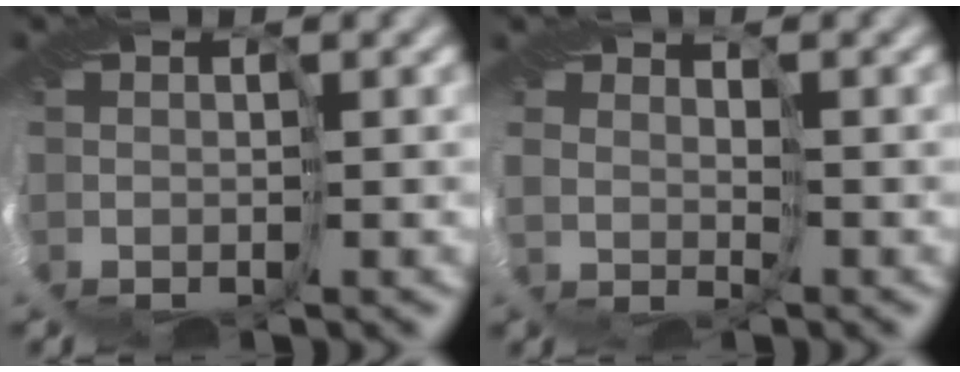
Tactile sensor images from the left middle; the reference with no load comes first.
{"total": 2.3, "force": [1.5, -1.0, -1.4], "torque": [0.015, 0.000, 0.030]}